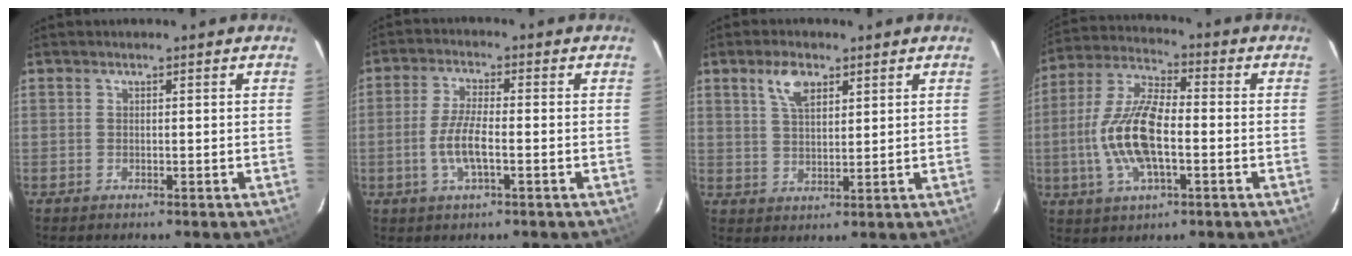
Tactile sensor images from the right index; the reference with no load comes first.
{"total": 6.2, "force": [-1.8, 1.6, 5.7], "torque": [-0.118, -0.002, -0.036]}
{"total": 5.4, "force": [3.1, 2.6, 3.7], "torque": [-0.067, 0.009, 0.060]}
{"total": 14.0, "force": [-2.6, 5.3, 12.7], "torque": [-0.268, 0.002, -0.053]}